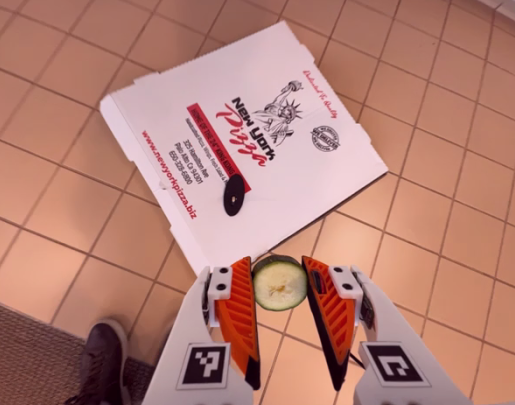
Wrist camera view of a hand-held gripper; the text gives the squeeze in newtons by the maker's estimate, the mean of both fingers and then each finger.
{"total": 7.5, "left": 7.3, "right": 7.7}